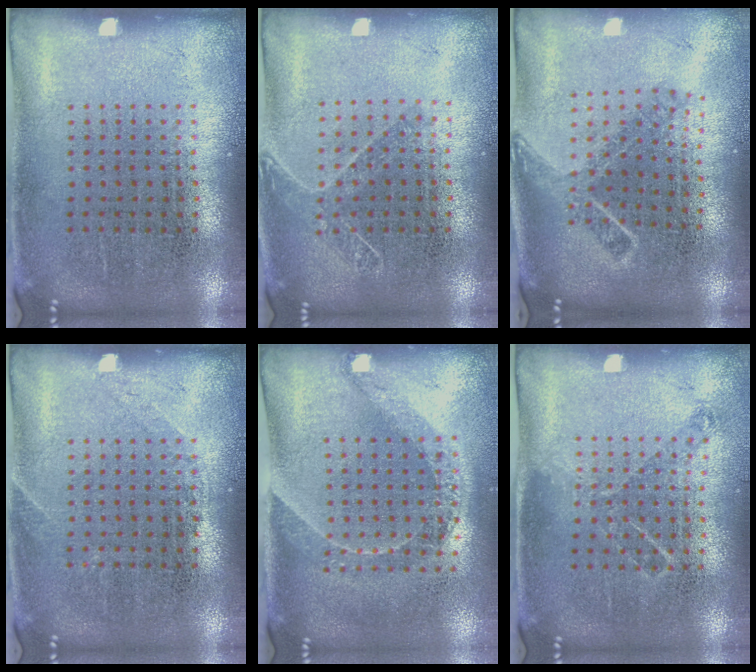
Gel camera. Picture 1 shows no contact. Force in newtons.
{"total": 1.2, "press": 1.0, "slide": 0.6}
{"total": 1.7, "press": 1.3, "slide": 1.1}
{"total": 0.9, "press": 0.9, "slide": 0.2}
{"total": 1.5, "press": 1.2, "slide": 0.9}
{"total": 0.8, "press": 0.8, "slide": 0.2}